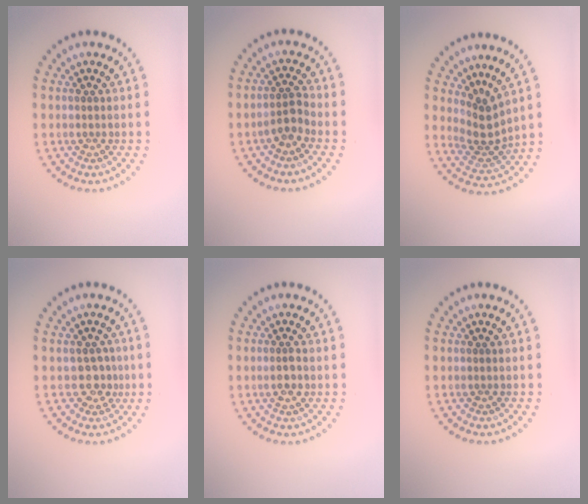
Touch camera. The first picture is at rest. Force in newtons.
{"total": 1.9, "press": 1.6, "slide": 1.1}
{"total": 2.9, "press": 2.0, "slide": 2.2}
{"total": 2.0, "press": 1.5, "slide": 1.3}
{"total": 1.0, "press": 1.0, "slide": 0.2}
{"total": 0.0}